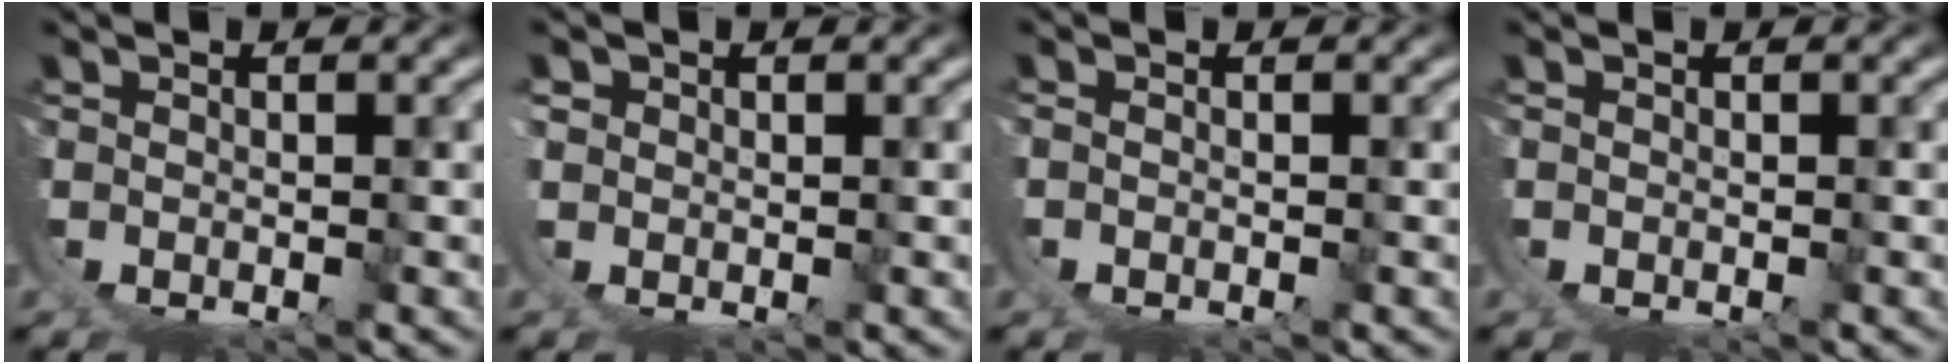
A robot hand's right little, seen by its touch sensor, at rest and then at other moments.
{"total": 0.9, "force": [0.6, 0.6, 0.3], "torque": [-0.012, -0.003, 0.012]}
{"total": 0.8, "force": [-0.1, -0.7, 0.3], "torque": [0.001, 0.002, -0.004]}
{"total": 0.5, "force": [-0.1, -0.5, 0.1], "torque": [0.003, 0.001, -0.003]}